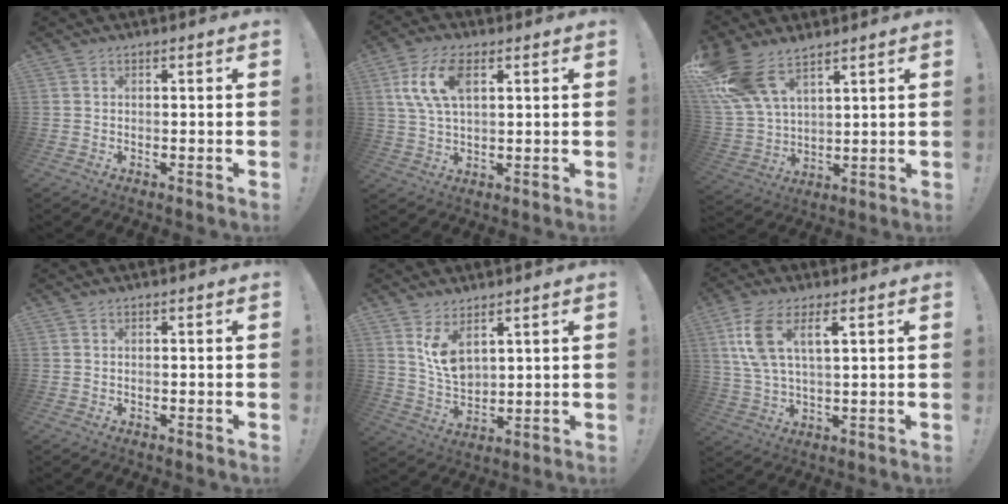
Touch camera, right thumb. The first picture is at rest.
{"total": 11.1, "force": [3.6, 5.7, 8.8], "torque": [-0.170, -0.001, 0.064]}
{"total": 15.4, "force": [10.6, 7.7, 8.2], "torque": [-0.175, -0.055, 0.200]}
{"total": 0.0}
{"total": 8.8, "force": [5.4, 4.5, 5.3], "torque": [-0.096, -0.035, 0.102]}
{"total": 10.6, "force": [4.5, 4.3, 8.6], "torque": [-0.169, -0.008, 0.081]}